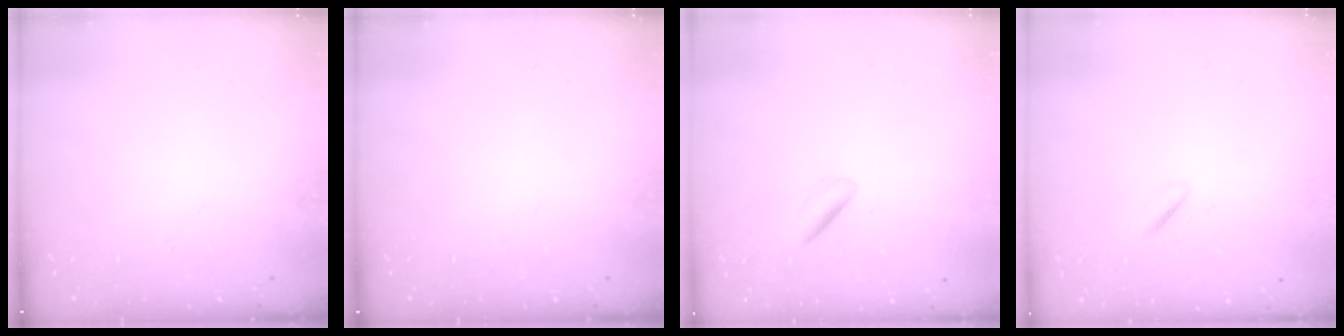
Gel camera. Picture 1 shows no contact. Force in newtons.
{"total": 0.0}
{"total": 3.0, "press": 2.8, "slide": 1.2}
{"total": 0.5, "press": 0.0, "slide": 0.5}